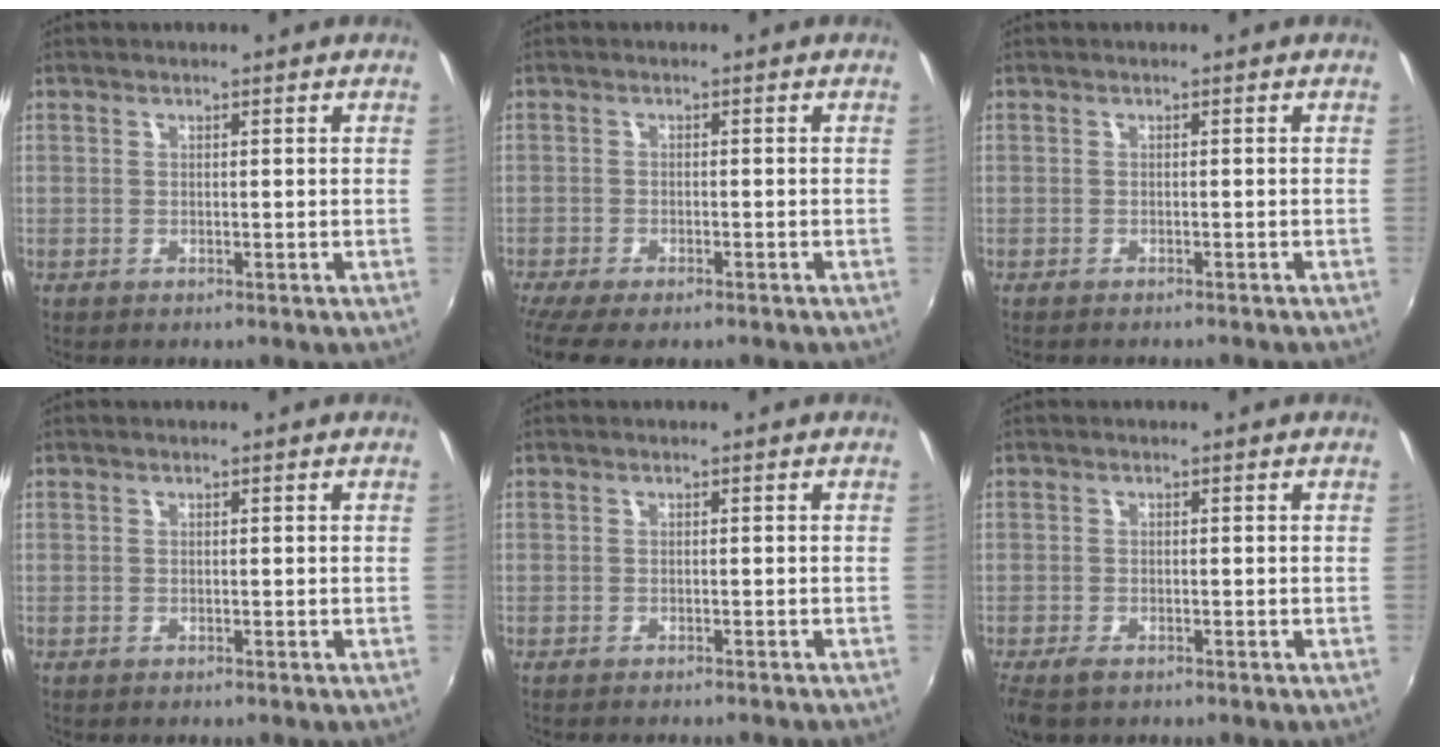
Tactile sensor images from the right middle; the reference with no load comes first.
{"total": 5.8, "force": [-4.8, 1.3, 3.1], "torque": [-0.073, -0.034, -0.080]}
{"total": 2.2, "force": [-2.0, 0.3, 0.8], "torque": [-0.023, -0.012, -0.031]}
{"total": 0.0}
{"total": 2.9, "force": [-2.6, 0.3, 1.1], "torque": [-0.028, -0.012, -0.039]}
{"total": 3.9, "force": [-2.7, 1.5, 2.3], "torque": [-0.055, -0.017, -0.048]}